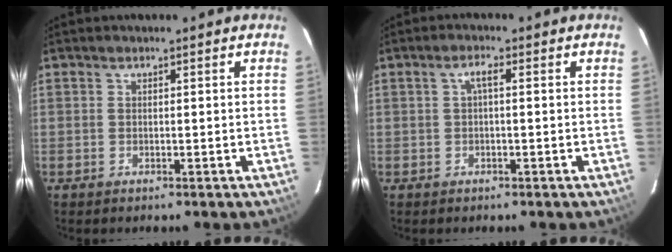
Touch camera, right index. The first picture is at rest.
{"total": 1.7, "force": [0.1, 0.3, 1.7], "torque": [-0.032, 0.007, 0.000]}